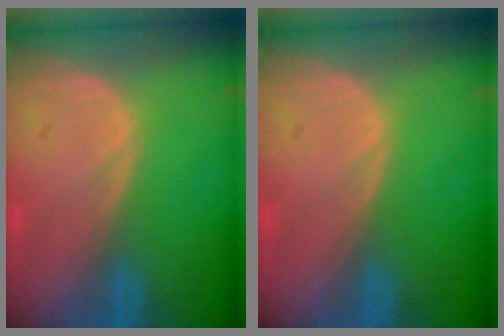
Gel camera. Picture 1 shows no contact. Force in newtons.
{"total": 0.0}